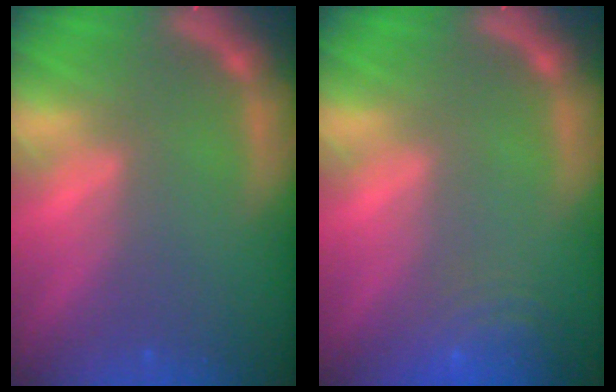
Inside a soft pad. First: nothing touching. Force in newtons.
{"total": 6.5}